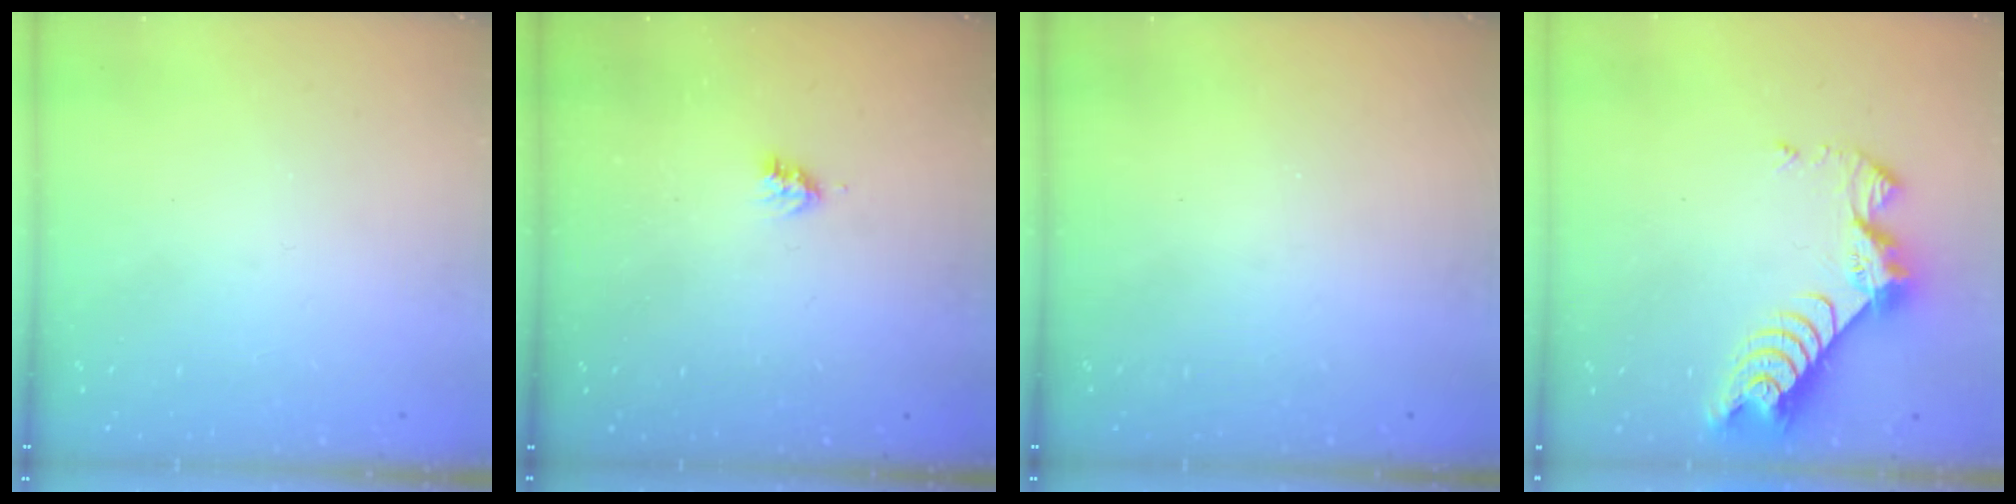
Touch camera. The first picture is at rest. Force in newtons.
{"total": 3.5, "press": 3.4, "slide": 0.5}
{"total": 0.0}
{"total": 9.3, "press": 9.2, "slide": 0.8}